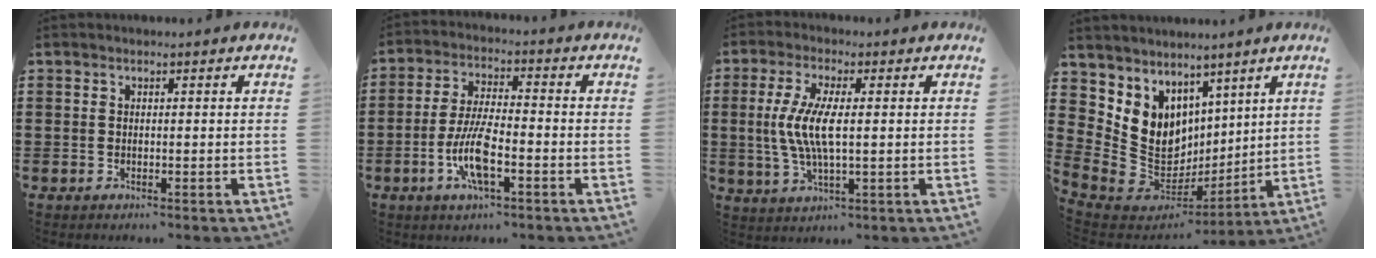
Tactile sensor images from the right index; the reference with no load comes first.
{"total": 8.3, "force": [-3.0, 2.3, 7.4], "torque": [-0.169, -0.014, -0.062]}
{"total": 7.3, "force": [0.2, 2.1, 6.9], "torque": [-0.155, -0.007, -0.007]}
{"total": 8.7, "force": [2.9, 8.1, 1.4], "torque": [-0.084, -0.044, 0.065]}